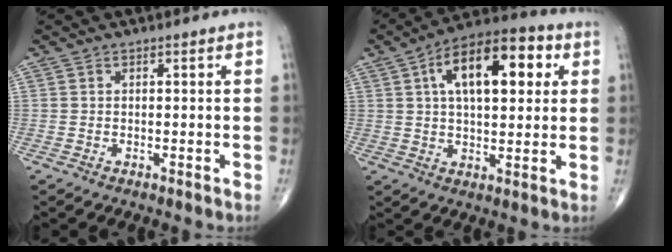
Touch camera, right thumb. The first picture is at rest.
{"total": 16.8, "force": [4.8, 8.0, 13.9], "torque": [-0.196, 0.017, 0.068]}